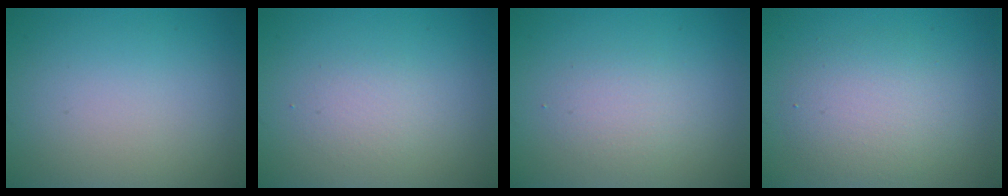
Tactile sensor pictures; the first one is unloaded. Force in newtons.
{"total": 1.5, "press": 1.5, "slide": 0.1}
{"total": 2.0, "press": 2.0, "slide": 0.0}
{"total": 3.8, "press": 3.8, "slide": 0.3}